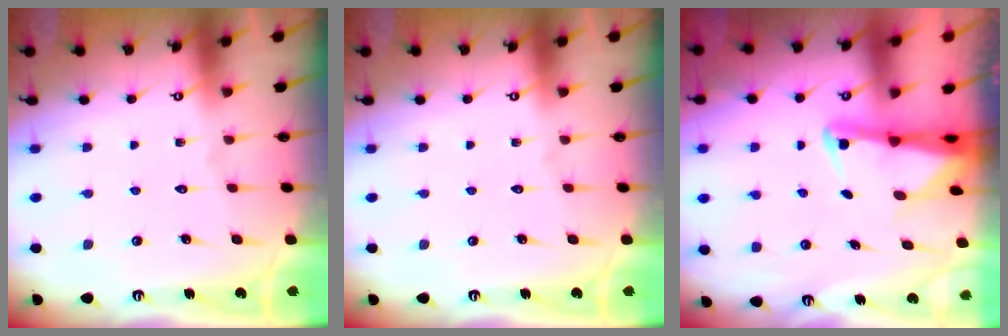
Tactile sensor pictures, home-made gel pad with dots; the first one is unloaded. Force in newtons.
{"total": 0.0}
{"total": 2.8, "press": 2.8, "slide": 0.4}